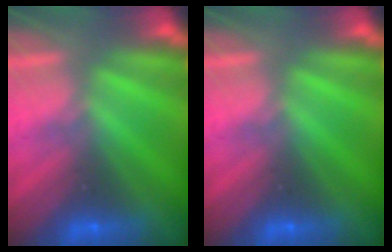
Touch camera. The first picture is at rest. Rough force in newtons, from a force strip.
{"total": 0.0}